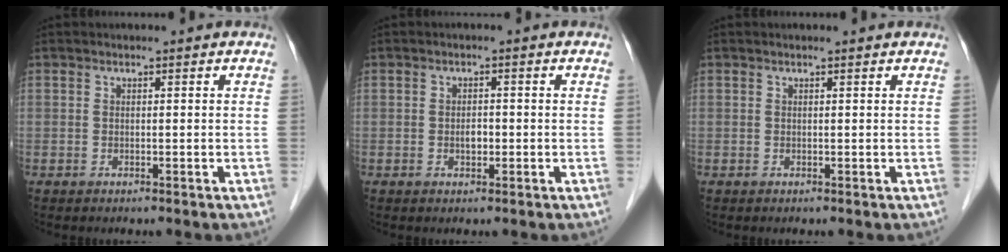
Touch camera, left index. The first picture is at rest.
{"total": 1.6, "force": [-0.4, 0.9, 1.3], "torque": [-0.021, 0.002, -0.005]}
{"total": 0.8, "force": [0.7, 0.0, 0.3], "torque": [-0.010, 0.003, 0.010]}